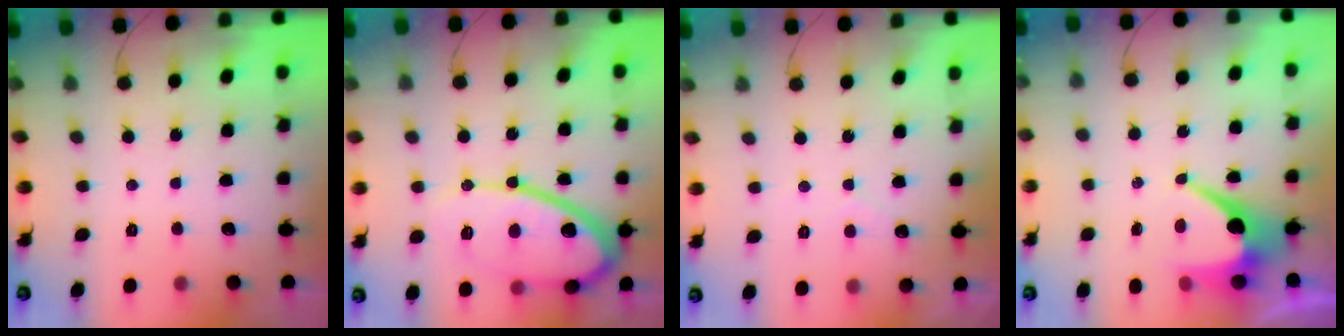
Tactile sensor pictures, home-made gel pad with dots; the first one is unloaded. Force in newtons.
{"total": 16.6, "press": 16.6, "slide": 1.3}
{"total": 1.7, "press": 1.7, "slide": 0.0}
{"total": 7.6, "press": 7.6, "slide": 0.2}